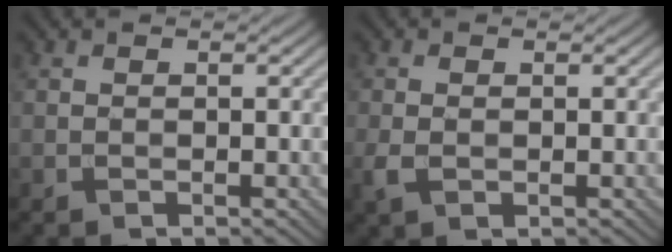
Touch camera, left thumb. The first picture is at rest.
{"total": 2.2, "force": [-0.4, 1.2, 1.8], "torque": [-0.046, -0.003, -0.007]}